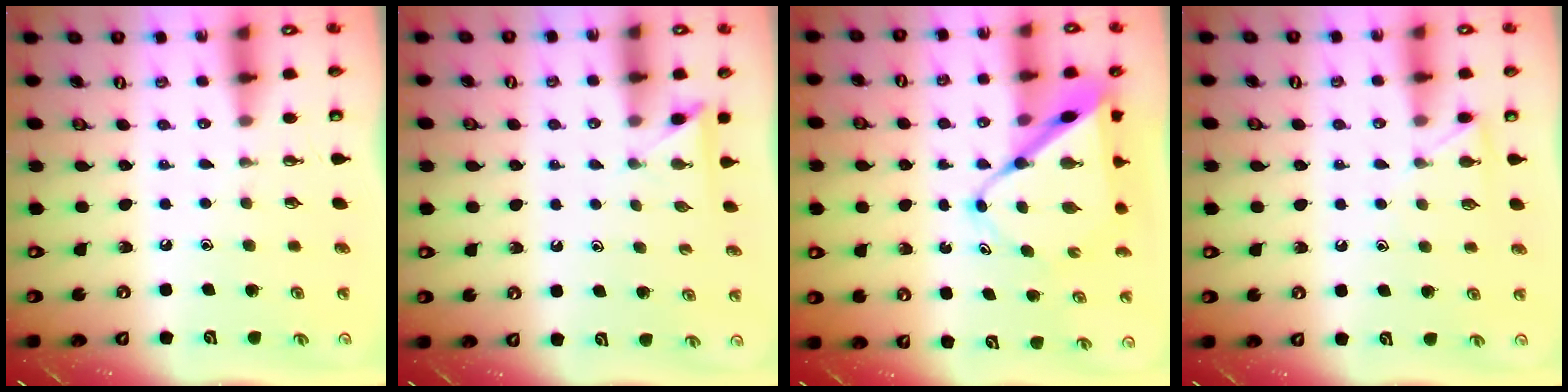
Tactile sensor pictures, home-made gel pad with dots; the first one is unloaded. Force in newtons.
{"total": 2.7, "press": 2.7, "slide": 0.2}
{"total": 10.8, "press": 10.7, "slide": 1.2}
{"total": 5.6, "press": 5.6, "slide": 0.7}